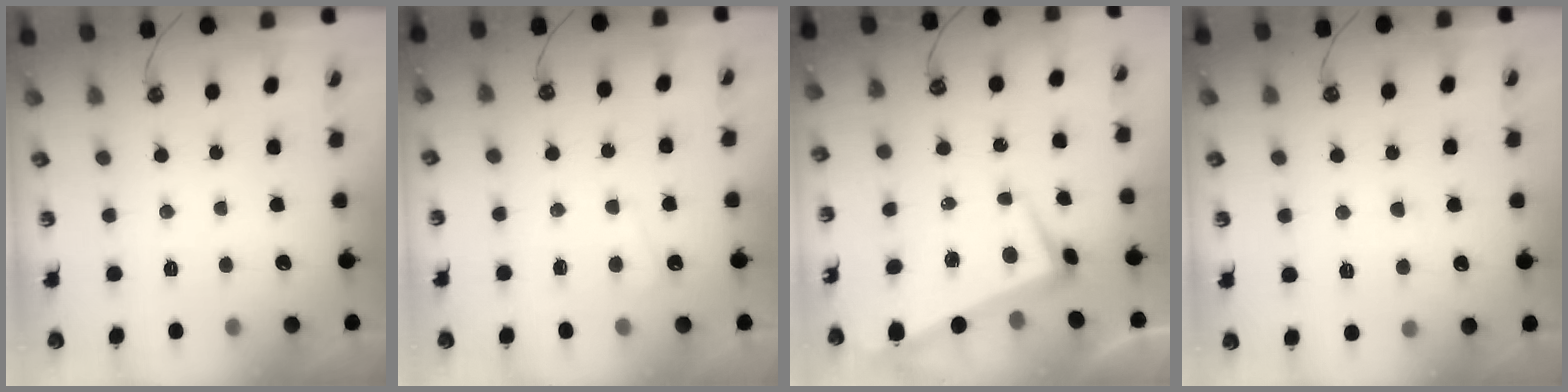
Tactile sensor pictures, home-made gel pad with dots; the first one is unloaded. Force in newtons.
{"total": 1.1, "press": 1.0, "slide": 0.4}
{"total": 3.0, "press": 2.1, "slide": 2.0}
{"total": 1.4, "press": 1.3, "slide": 0.6}